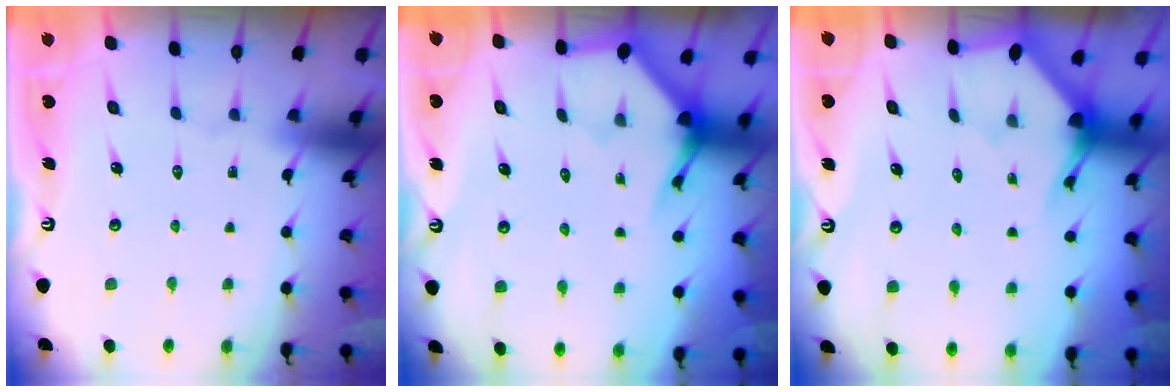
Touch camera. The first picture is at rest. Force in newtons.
{"total": 3.5, "press": 3.5, "slide": 0.2}
{"total": 2.6, "press": 2.6, "slide": 0.1}